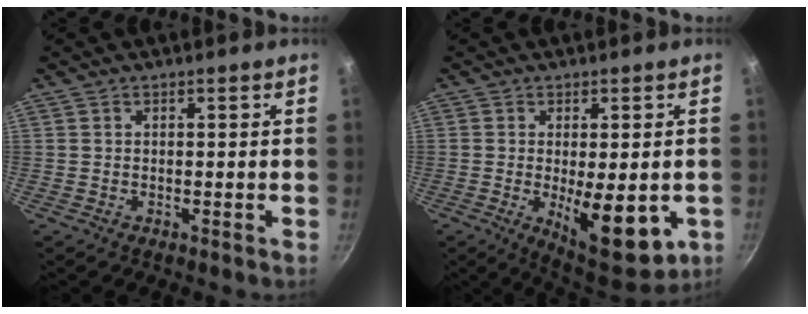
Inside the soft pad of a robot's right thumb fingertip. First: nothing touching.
{"total": 14.0, "force": [-3.1, 5.6, 12.5], "torque": [-0.157, -0.013, -0.028]}